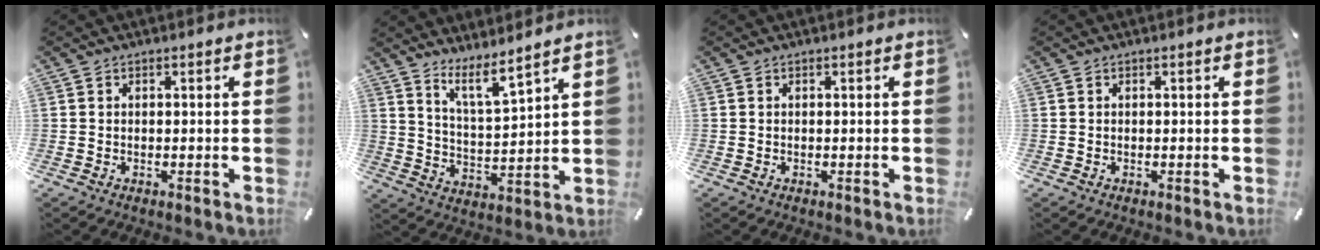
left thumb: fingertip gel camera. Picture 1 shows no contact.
{"total": 8.1, "force": [7.0, 1.2, 3.8], "torque": [-0.072, -0.049, 0.122]}
{"total": 0.0}
{"total": 0.0}